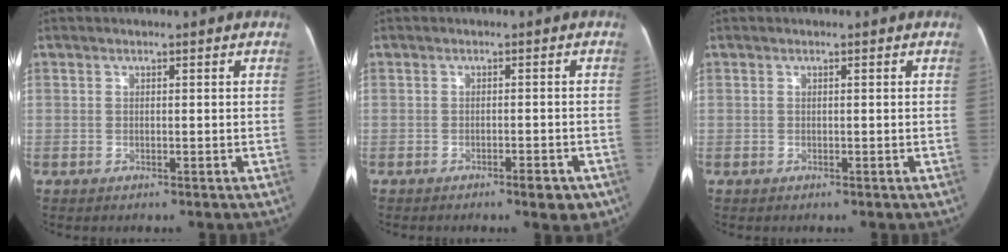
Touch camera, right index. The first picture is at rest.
{"total": 3.1, "force": [-2.0, 0.7, 2.2], "torque": [-0.024, 0.000, -0.024]}
{"total": 0.0}